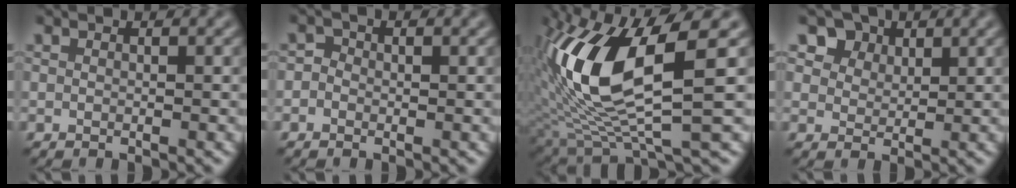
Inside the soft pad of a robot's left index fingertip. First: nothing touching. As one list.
[{"total": 1.0, "force": [-0.2, 0.8, 0.4], "torque": [-0.007, 0.000, -0.012]}, {"total": 12.3, "force": [2.0, 4.1, 11.4], "torque": [-0.251, -0.010, 0.042]}, {"total": 5.7, "force": [3.7, 3.8, 2.0], "torque": [-0.066, -0.008, 0.072]}]